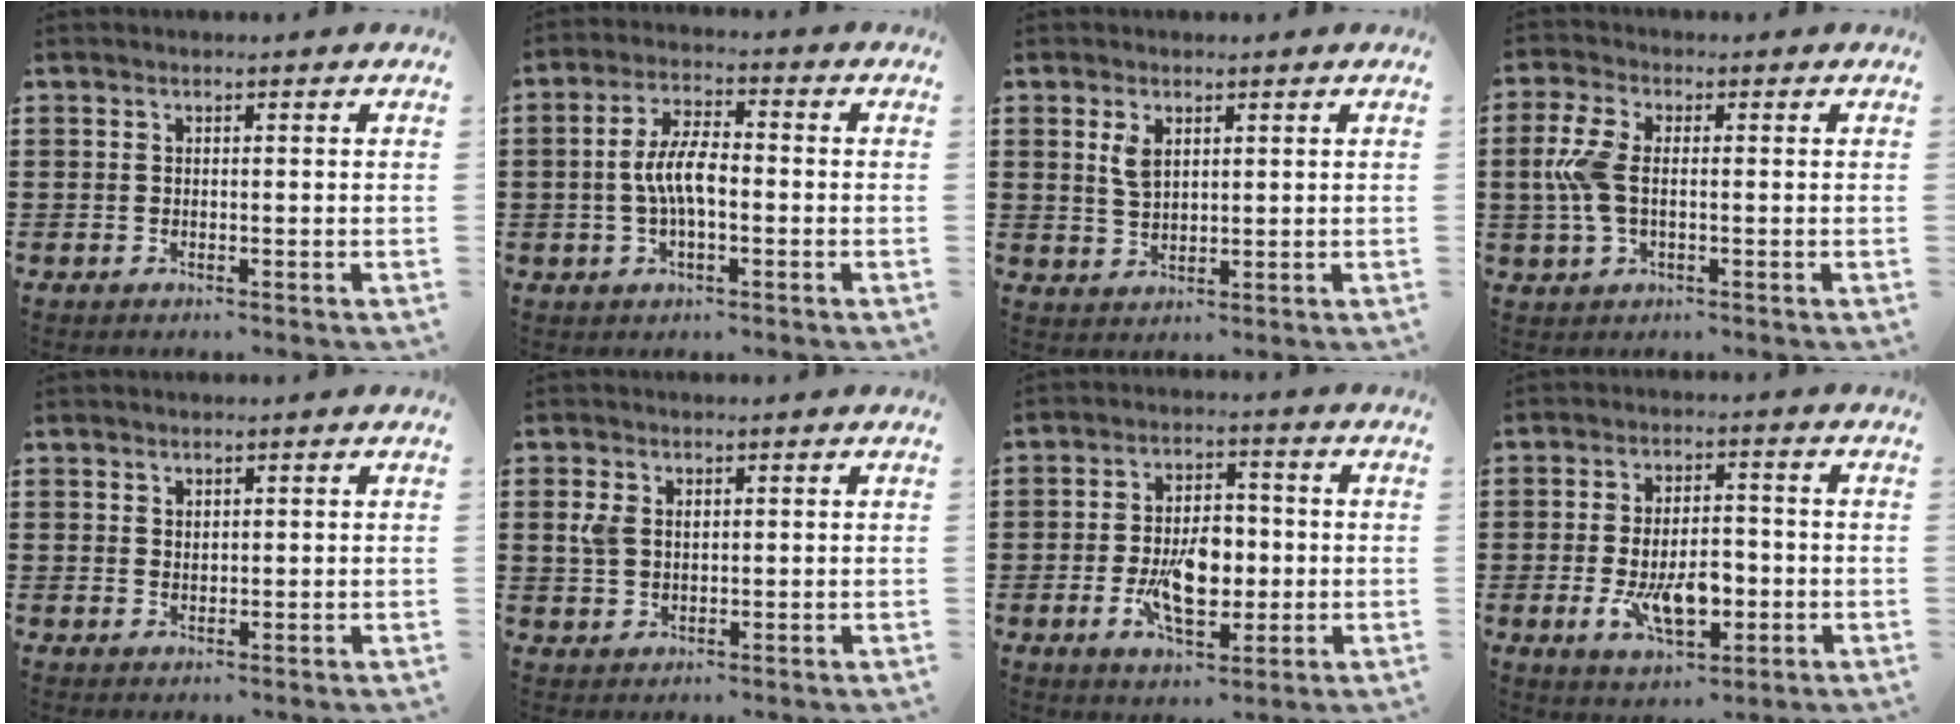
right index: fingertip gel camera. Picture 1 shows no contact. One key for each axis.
{"total": 6.6, "fx": -0.8, "fy": 2.6, "fz": 6.0, "tx": -0.126, "ty": 0.002, "tz": -0.019}
{"total": 3.2, "fx": 1.4, "fy": 1.7, "fz": 2.3, "tx": -0.051, "ty": 0.005, "tz": 0.025}
{"total": 6.5, "fx": -0.1, "fy": 3.3, "fz": 5.6, "tx": -0.150, "ty": -0.005, "tz": -0.014}
{"total": 1.1, "fx": 0.9, "fy": 0.6, "fz": 0.2, "tx": -0.004, "ty": 0.001, "tz": 0.019}
{"total": 3.2, "fx": 1.0, "fy": 2.2, "fz": 2.1, "tx": -0.055, "ty": 0.007, "tz": 0.015}
{"total": 9.1, "fx": -1.6, "fy": 4.9, "fz": 7.5, "tx": -0.146, "ty": -0.005, "tz": -0.037}
{"total": 8.8, "fx": -2.3, "fy": 4.4, "fz": 7.2, "tx": -0.128, "ty": -0.004, "tz": -0.043}